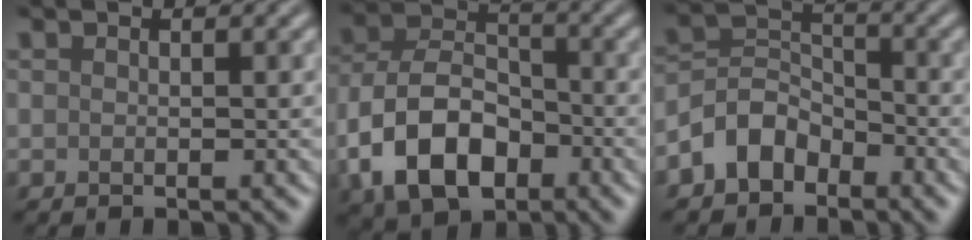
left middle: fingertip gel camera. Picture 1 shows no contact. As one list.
[{"total": 9.3, "force": [-3.7, 6.0, 6.0], "torque": [-0.121, 0.000, -0.076]}, {"total": 4.5, "force": [-2.9, 2.9, 1.8], "torque": [-0.033, 0.009, -0.065]}]